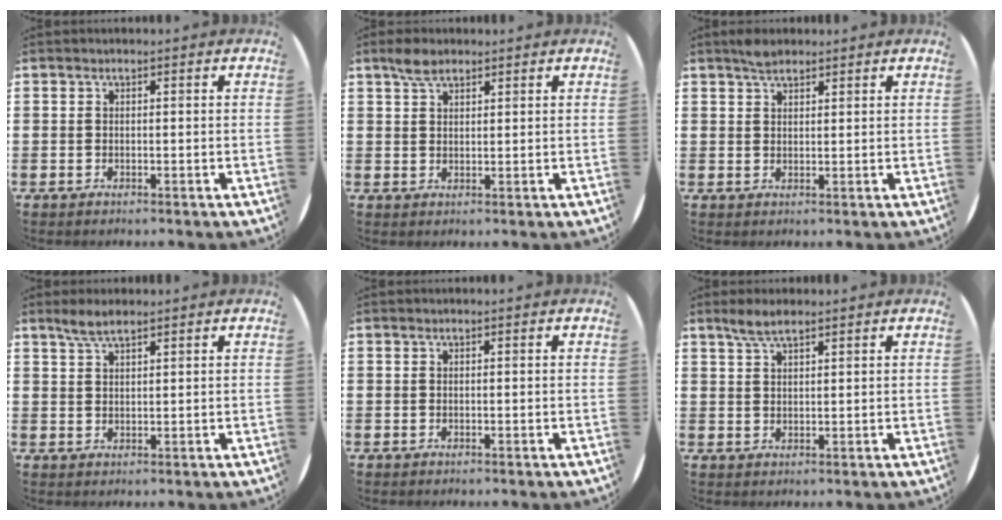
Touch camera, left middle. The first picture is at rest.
{"total": 3.1, "force": [2.4, 1.3, 1.5], "torque": [-0.026, 0.003, 0.042]}
{"total": 2.1, "force": [1.9, 0.7, 0.7], "torque": [-0.009, -0.001, 0.033]}
{"total": 2.9, "force": [2.3, 0.6, 1.6], "torque": [-0.028, 0.000, 0.040]}
{"total": 0.0}
{"total": 3.1, "force": [2.4, 0.7, 1.8], "torque": [-0.040, 0.004, 0.044]}